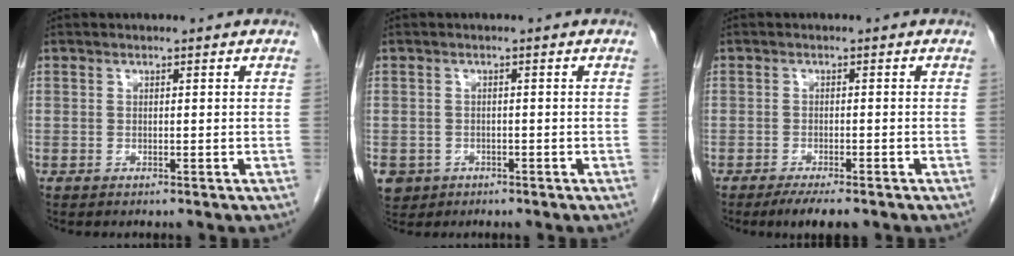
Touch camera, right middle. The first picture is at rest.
{"total": 4.8, "force": [-2.4, 4.0, 1.1], "torque": [-0.023, 0.002, -0.034]}
{"total": 4.8, "force": [-3.6, 1.0, 3.0], "torque": [-0.043, -0.009, -0.054]}